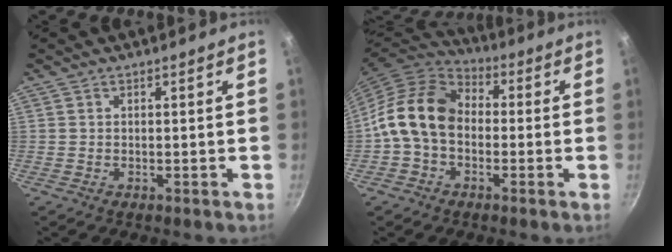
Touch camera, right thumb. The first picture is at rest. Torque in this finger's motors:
{"motor_torque": [1.51, 2.33, 0.99, -0.98, 0.32]}